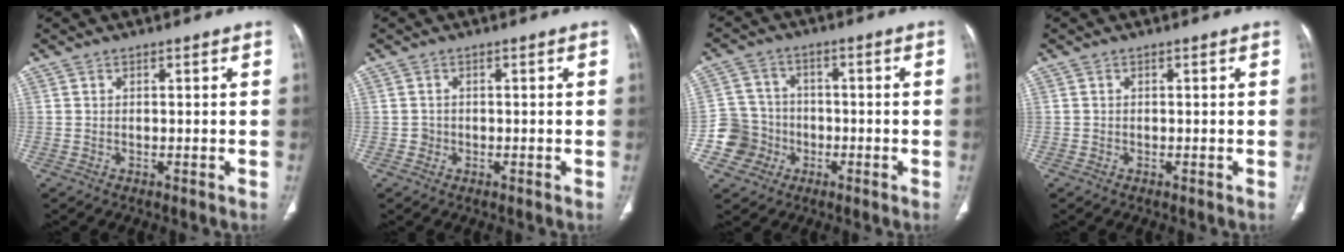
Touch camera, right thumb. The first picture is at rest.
{"total": 1.1, "force": [-0.3, 1.0, 0.1], "torque": [0.007, 0.006, -0.007]}
{"total": 7.9, "force": [-2.8, 7.3, 0.8], "torque": [0.017, 0.021, -0.052]}
{"total": 0.0}